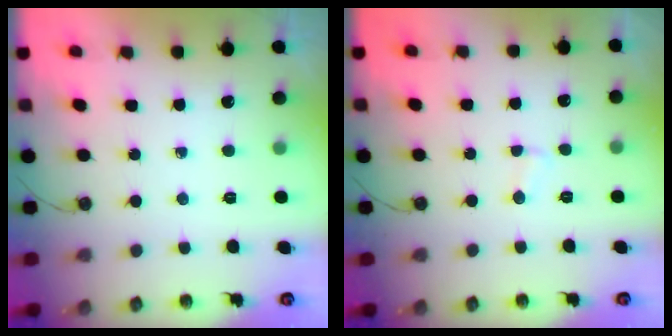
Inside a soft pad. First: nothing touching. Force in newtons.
{"total": 2.3, "press": 2.3, "slide": 0.2}